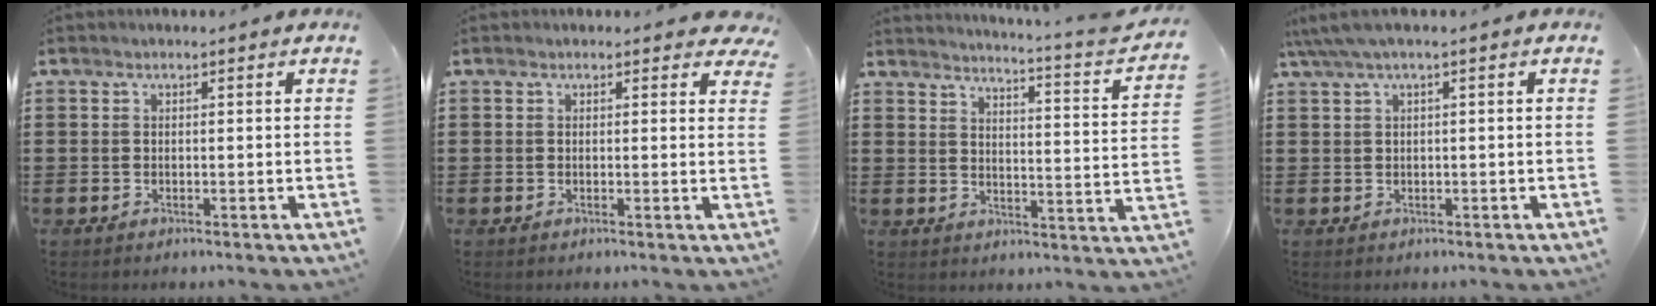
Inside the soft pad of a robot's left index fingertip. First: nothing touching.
{"total": 1.5, "force": [1.3, 0.7, 0.5], "torque": [-0.007, 0.004, 0.022]}
{"total": 3.1, "force": [2.4, -1.0, 1.6], "torque": [-0.040, -0.039, 0.026]}
{"total": 2.3, "force": [0.5, 0.1, 2.2], "torque": [-0.048, -0.005, 0.007]}